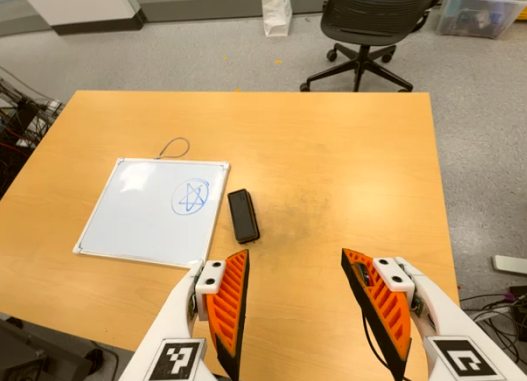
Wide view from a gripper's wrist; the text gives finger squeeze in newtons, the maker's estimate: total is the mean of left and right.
{"total": 0.0}